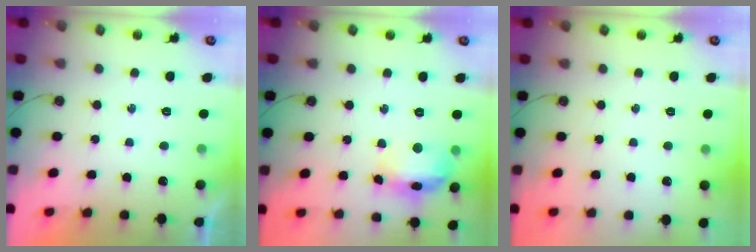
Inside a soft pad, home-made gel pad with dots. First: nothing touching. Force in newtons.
{"total": 15.0, "press": 15.0, "slide": 1.3}
{"total": 0.0}